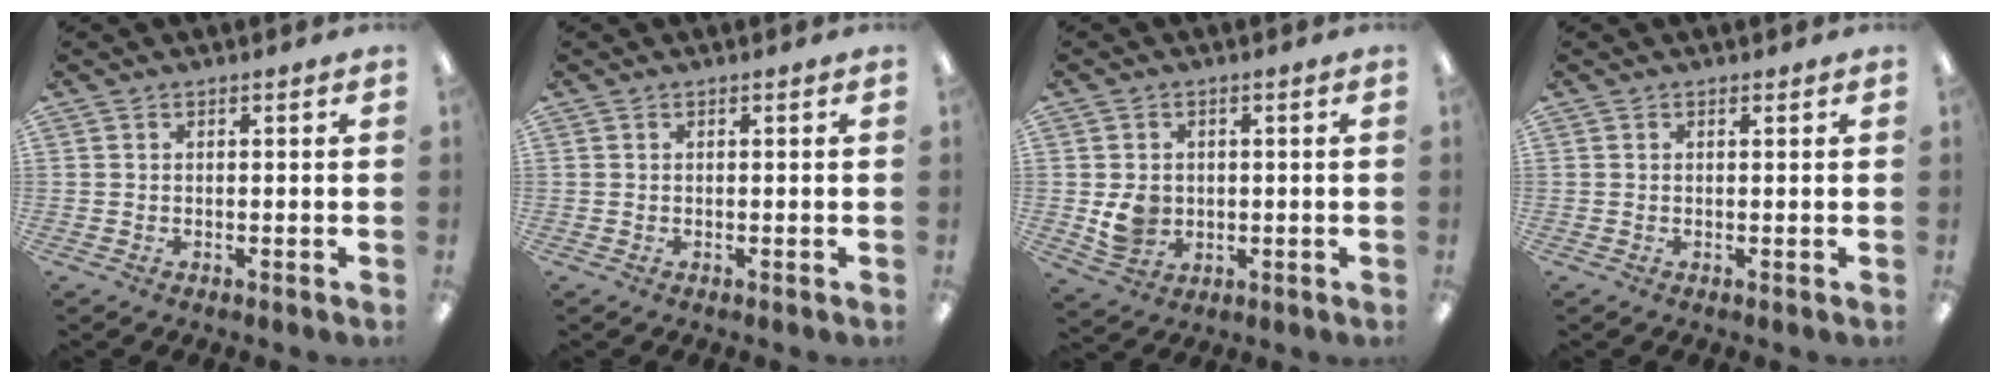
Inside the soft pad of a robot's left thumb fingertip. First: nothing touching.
{"total": 0.0}
{"total": 5.7, "force": [0.3, 5.1, 2.5], "torque": [-0.034, 0.002, 0.006]}
{"total": 0.5, "force": [0.4, 0.3, 0.1], "torque": [0.006, -0.003, 0.007]}